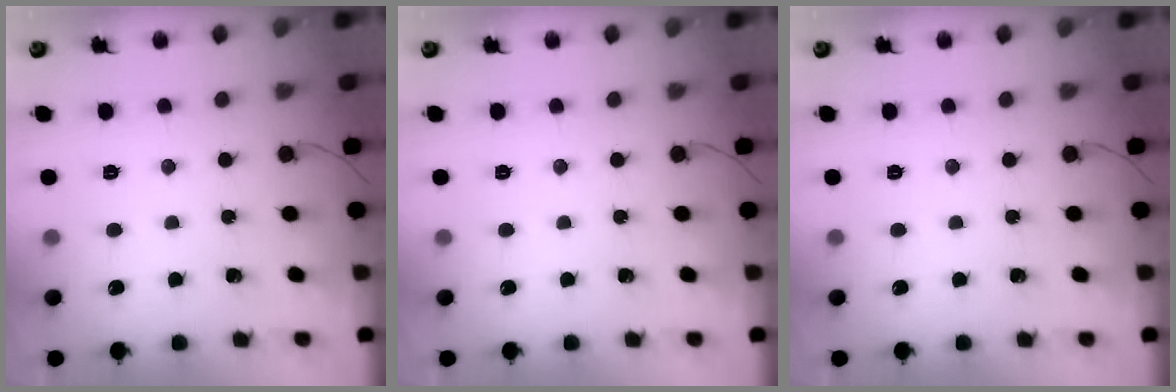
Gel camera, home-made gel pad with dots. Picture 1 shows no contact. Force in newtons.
{"total": 0.0}
{"total": 0.0}